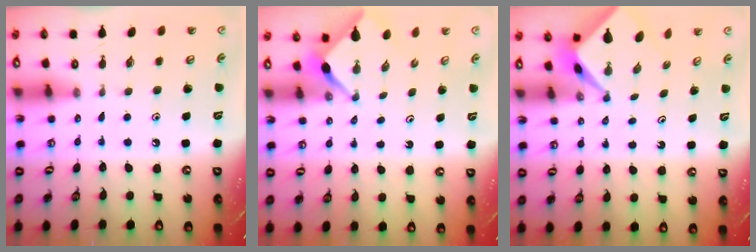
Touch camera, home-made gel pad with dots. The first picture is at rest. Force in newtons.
{"total": 2.6, "press": 2.6, "slide": 0.3}
{"total": 2.3, "press": 2.3, "slide": 0.3}